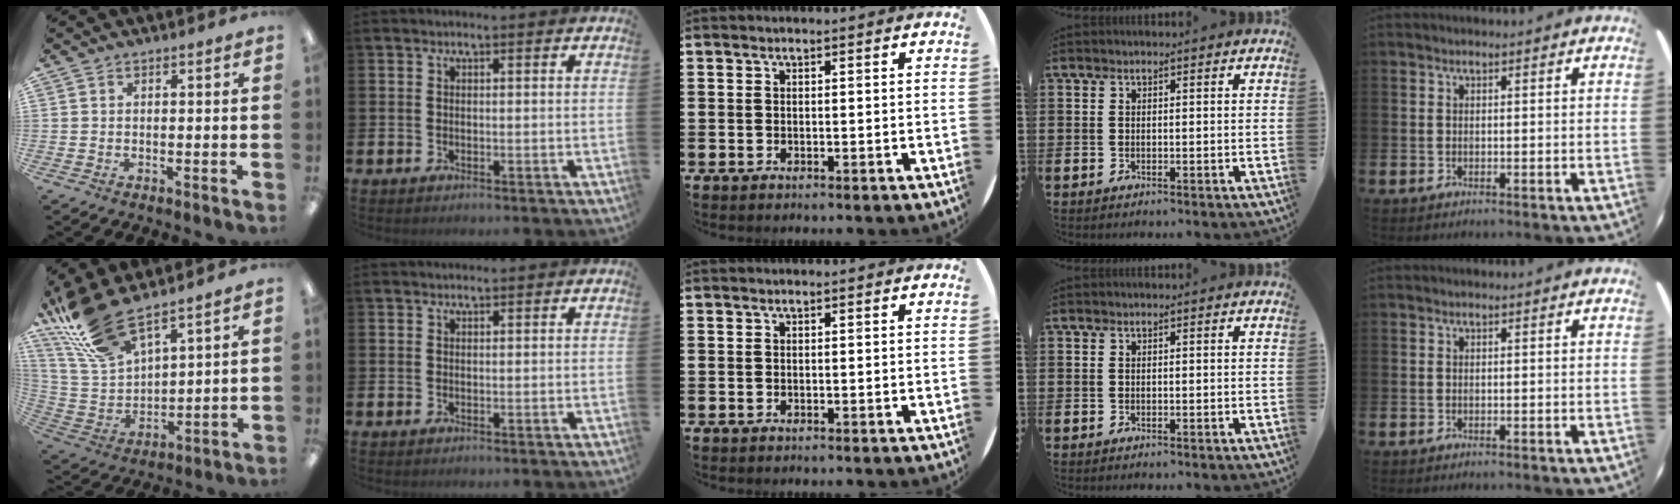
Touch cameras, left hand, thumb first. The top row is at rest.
{"thumb": {"total": 16.8, "force": [13.3, 5.6, 8.7], "torque": [-0.208, -0.064, 0.242]}, "index": {"total": 0.6, "force": [0.6, 0.0, 0.0], "torque": [0.008, -0.002, 0.009]}}